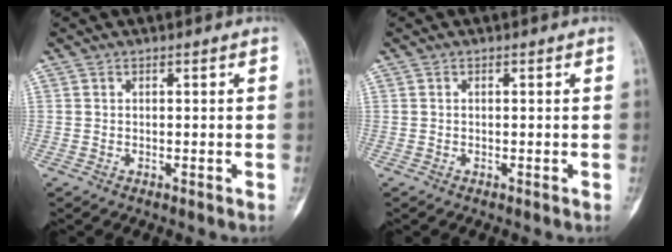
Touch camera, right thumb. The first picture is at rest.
{"total": 0.0}